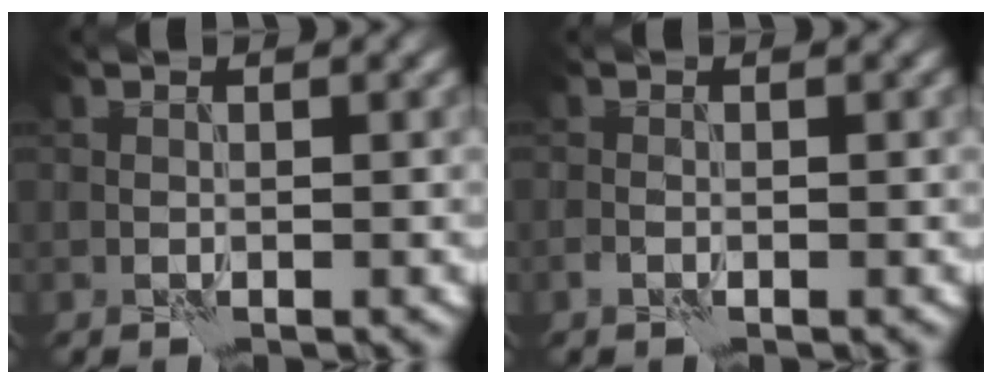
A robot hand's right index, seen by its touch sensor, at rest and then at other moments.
{"total": 0.9, "force": [-0.6, 0.4, 0.5], "torque": [-0.012, 0.001, -0.013]}